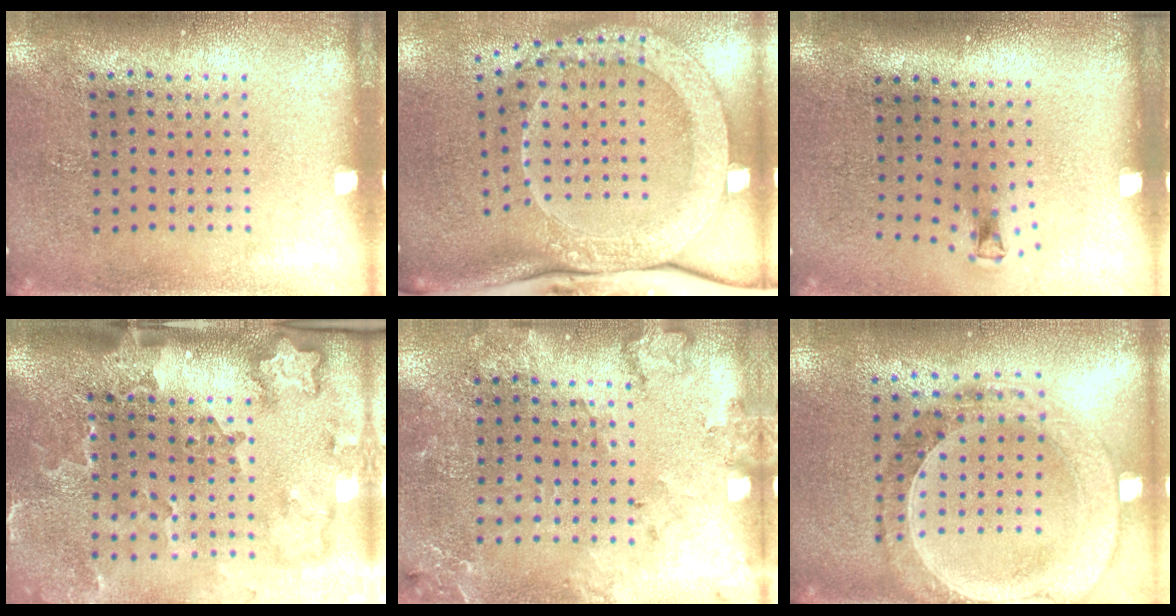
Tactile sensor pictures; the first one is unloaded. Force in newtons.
{"total": 3.3, "press": 2.3, "slide": 2.3}
{"total": 0.7, "press": 0.4, "slide": 0.6}
{"total": 3.5, "press": 2.4, "slide": 2.5}
{"total": 1.8, "press": 1.7, "slide": 0.4}
{"total": 1.5, "press": 1.4, "slide": 0.3}